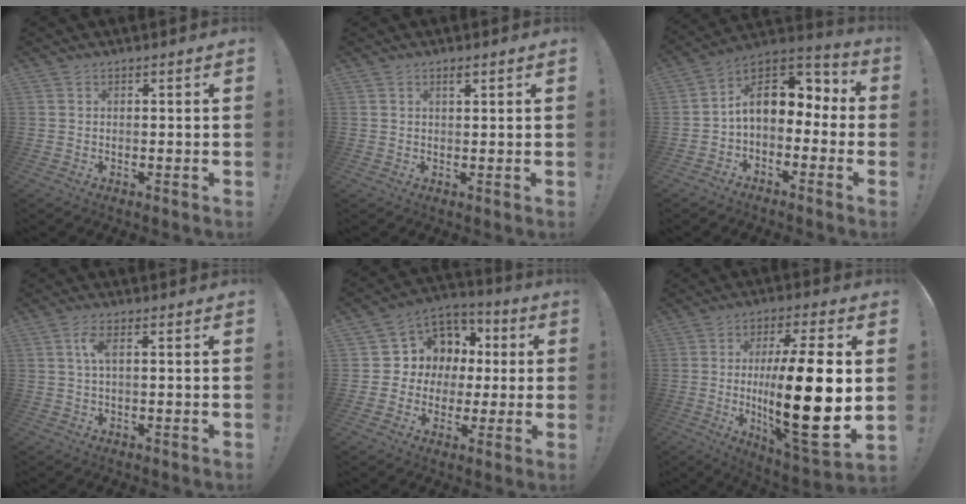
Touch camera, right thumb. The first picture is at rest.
{"total": 1.4, "force": [1.0, 0.4, 1.0], "torque": [-0.014, -0.003, 0.015]}
{"total": 12.3, "force": [2.3, 8.7, 8.4], "torque": [-0.110, -0.002, 0.047]}
{"total": 4.0, "force": [1.0, 1.1, 3.7], "torque": [-0.065, 0.000, 0.014]}
{"total": 9.9, "force": [0.9, 9.6, 2.3], "torque": [-0.028, -0.010, 0.036]}
{"total": 21.3, "force": [-0.3, 4.8, 20.8], "torque": [-0.342, -0.022, -0.007]}